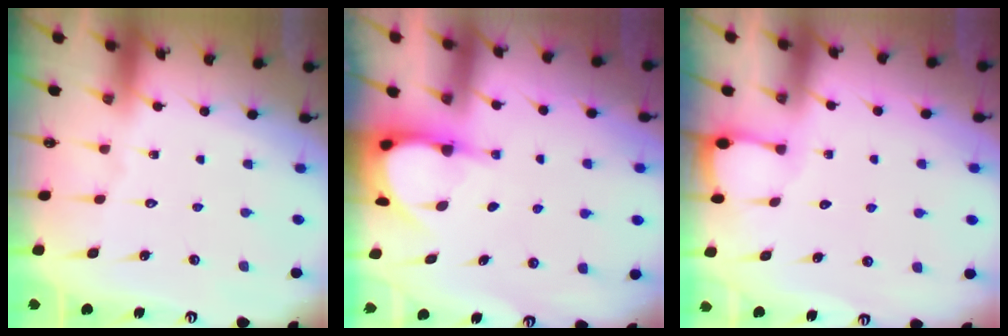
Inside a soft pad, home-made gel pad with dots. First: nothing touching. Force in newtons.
{"total": 4.2, "press": 4.2, "slide": 0.4}
{"total": 1.5, "press": 1.5, "slide": 0.1}